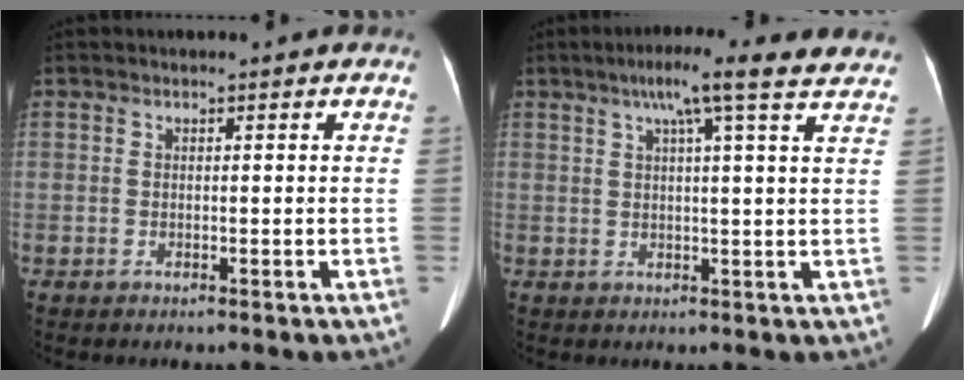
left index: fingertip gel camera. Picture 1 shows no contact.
{"total": 12.0, "force": [9.1, 0.1, 7.8], "torque": [-0.118, 0.031, 0.101]}